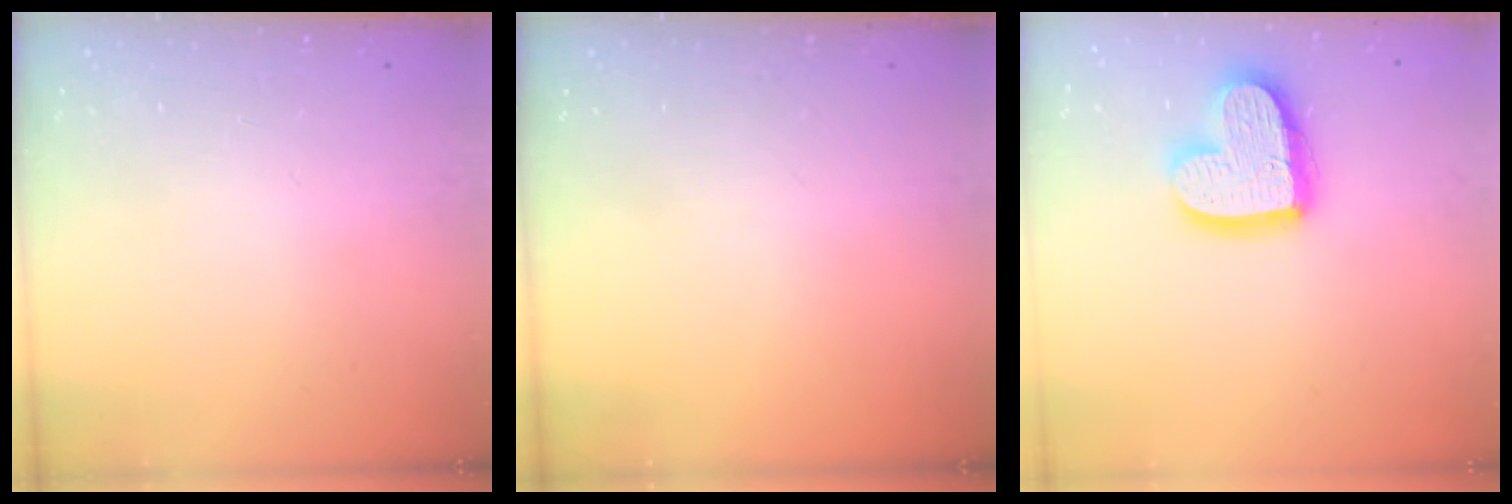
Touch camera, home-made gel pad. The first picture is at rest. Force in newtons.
{"total": 0.0}
{"total": 16.4, "press": 16.4, "slide": 1.0}